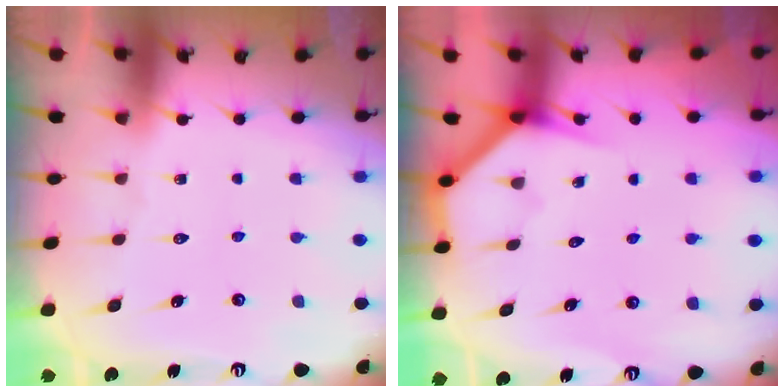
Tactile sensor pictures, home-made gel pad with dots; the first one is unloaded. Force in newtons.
{"total": 3.9, "press": 3.9, "slide": 0.3}